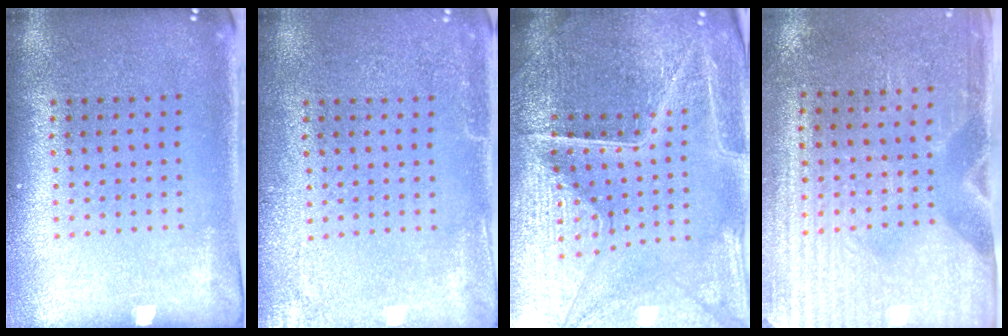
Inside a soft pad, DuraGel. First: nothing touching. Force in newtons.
{"total": 2.6, "press": 2.6, "slide": 0.3}
{"total": 5.1, "press": 4.9, "slide": 1.4}
{"total": 3.0, "press": 2.7, "slide": 1.4}